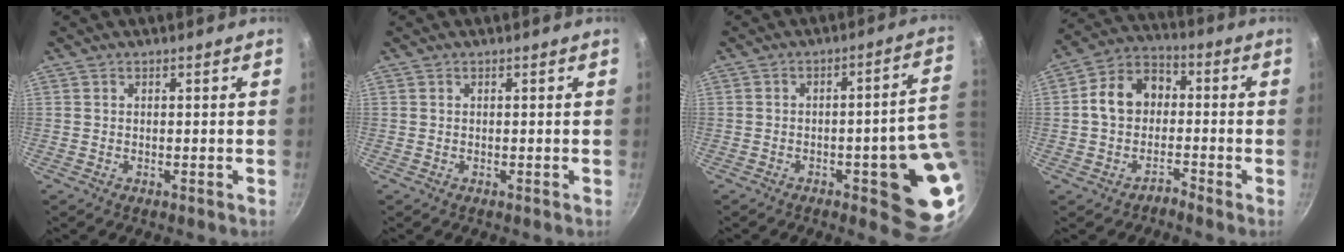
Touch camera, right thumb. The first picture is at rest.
{"total": 0.0}
{"total": 15.0, "force": [-2.7, 4.3, 14.1], "torque": [-0.125, 0.013, -0.032]}
{"total": 9.2, "force": [-2.4, 7.3, 4.9], "torque": [-0.050, 0.052, -0.058]}